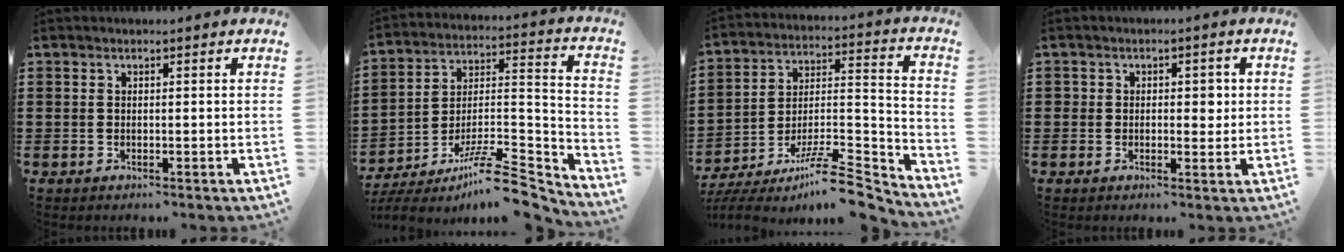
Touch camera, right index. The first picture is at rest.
{"total": 10.8, "force": [-8.5, 2.4, 6.2], "torque": [-0.096, 0.026, -0.161]}
{"total": 9.8, "force": [-7.7, 2.0, 5.7], "torque": [-0.084, 0.017, -0.145]}
{"total": 2.5, "force": [0.1, 1.9, 1.7], "torque": [-0.030, 0.008, -0.005]}